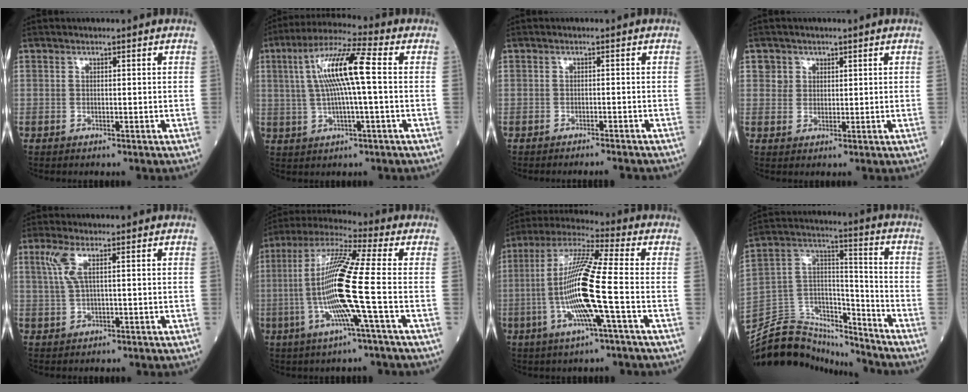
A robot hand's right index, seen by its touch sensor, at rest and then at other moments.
{"total": 11.7, "force": [1.5, 0.6, 11.6], "torque": [-0.223, 0.021, 0.024]}
{"total": 3.2, "force": [-3.1, -0.2, 1.0], "torque": [-0.009, -0.006, -0.040]}
{"total": 2.5, "force": [1.2, 2.2, -0.1], "torque": [0.018, 0.002, 0.014]}
{"total": 3.7, "force": [1.4, 0.5, 3.3], "torque": [-0.087, 0.012, 0.034]}
{"total": 14.9, "force": [-2.6, -1.0, 14.6], "torque": [-0.292, -0.003, -0.065]}
{"total": 14.6, "force": [-2.9, -0.3, 14.3], "torque": [-0.288, -0.002, -0.067]}
{"total": 18.3, "force": [-17.5, 4.5, 2.9], "torque": [-0.052, 0.064, -0.290]}